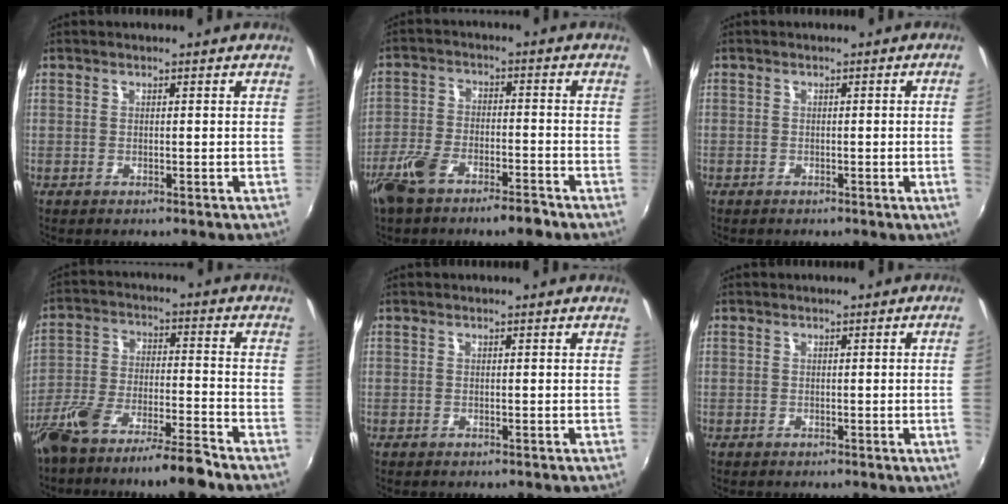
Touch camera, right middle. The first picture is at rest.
{"total": 9.0, "force": [-6.6, 2.9, 5.3], "torque": [-0.121, -0.002, -0.122]}
{"total": 2.2, "force": [-0.2, -1.4, 1.8], "torque": [-0.027, -0.012, 0.002]}
{"total": 11.5, "force": [-9.2, 1.2, 6.7], "torque": [-0.142, -0.007, -0.162]}
{"total": 0.6, "force": [-0.4, 0.4, 0.0], "torque": [-0.002, 0.001, -0.007]}
{"total": 2.5, "force": [-0.2, -1.5, 2.0], "torque": [-0.030, -0.011, 0.003]}